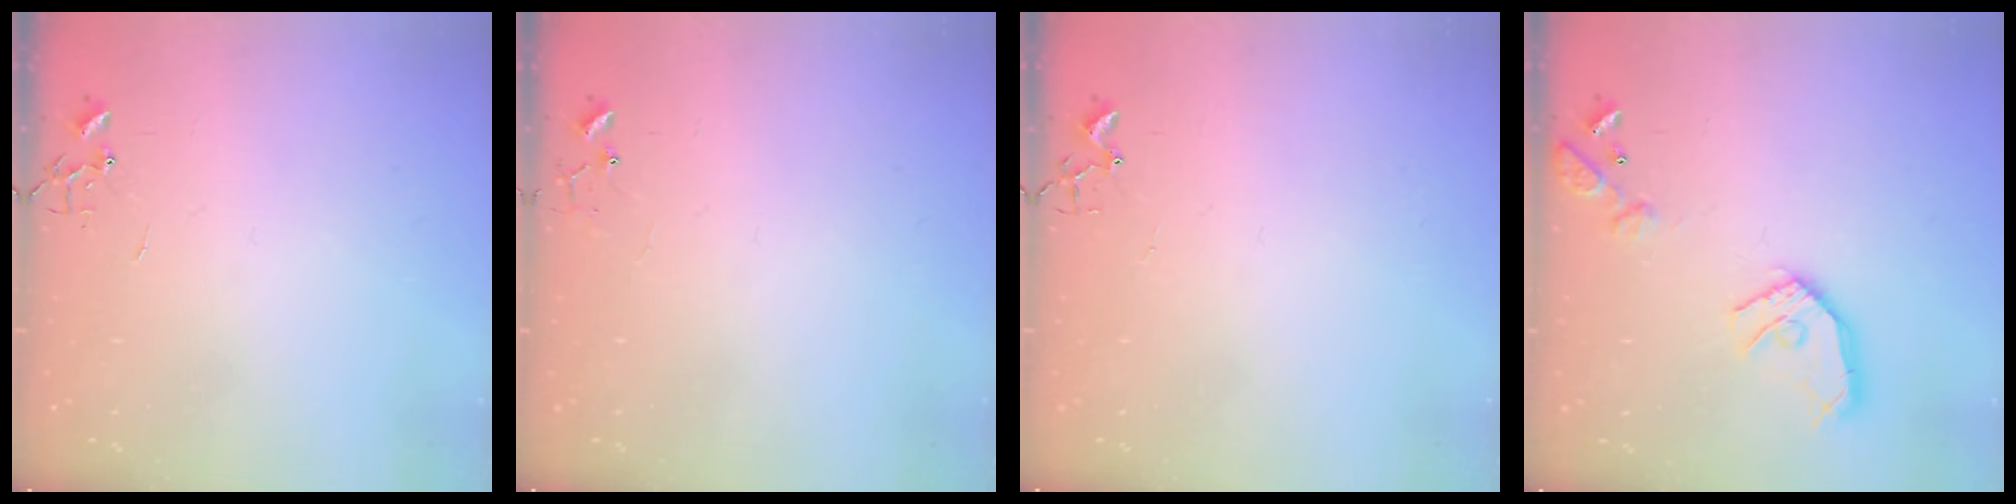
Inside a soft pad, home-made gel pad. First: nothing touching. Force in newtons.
{"total": 6.1, "press": 6.0, "slide": 0.4}
{"total": 3.3, "press": 3.3, "slide": 0.5}
{"total": 14.7, "press": 14.6, "slide": 1.6}